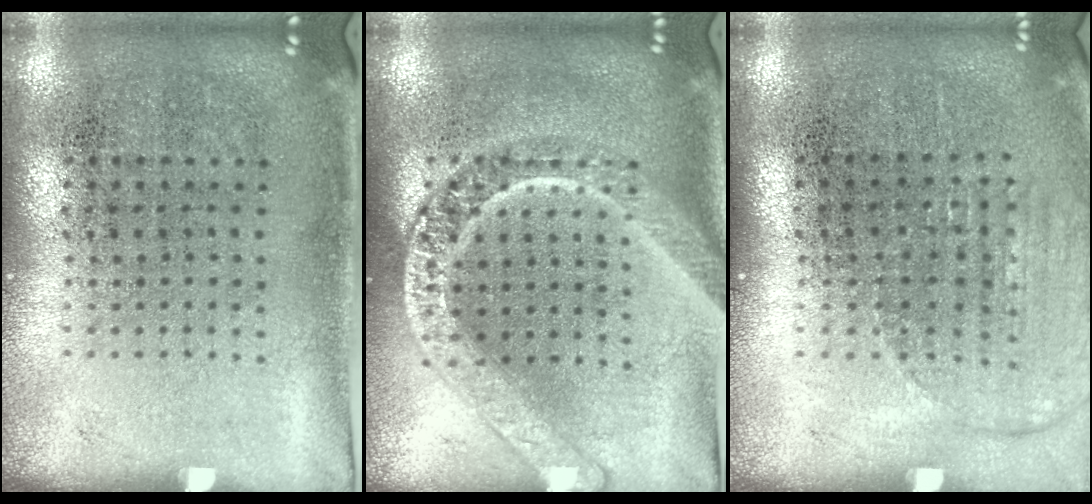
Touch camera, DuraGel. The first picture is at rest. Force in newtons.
{"total": 3.4, "press": 3.4, "slide": 0.5}
{"total": 1.1, "press": 1.1, "slide": 0.4}